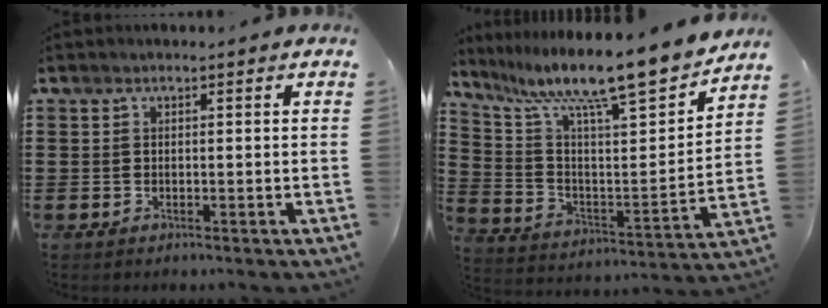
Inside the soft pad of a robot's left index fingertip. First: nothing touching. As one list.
[{"total": 11.7, "force": [10.1, 0.8, 5.8], "torque": [-0.143, -0.081, 0.161]}]